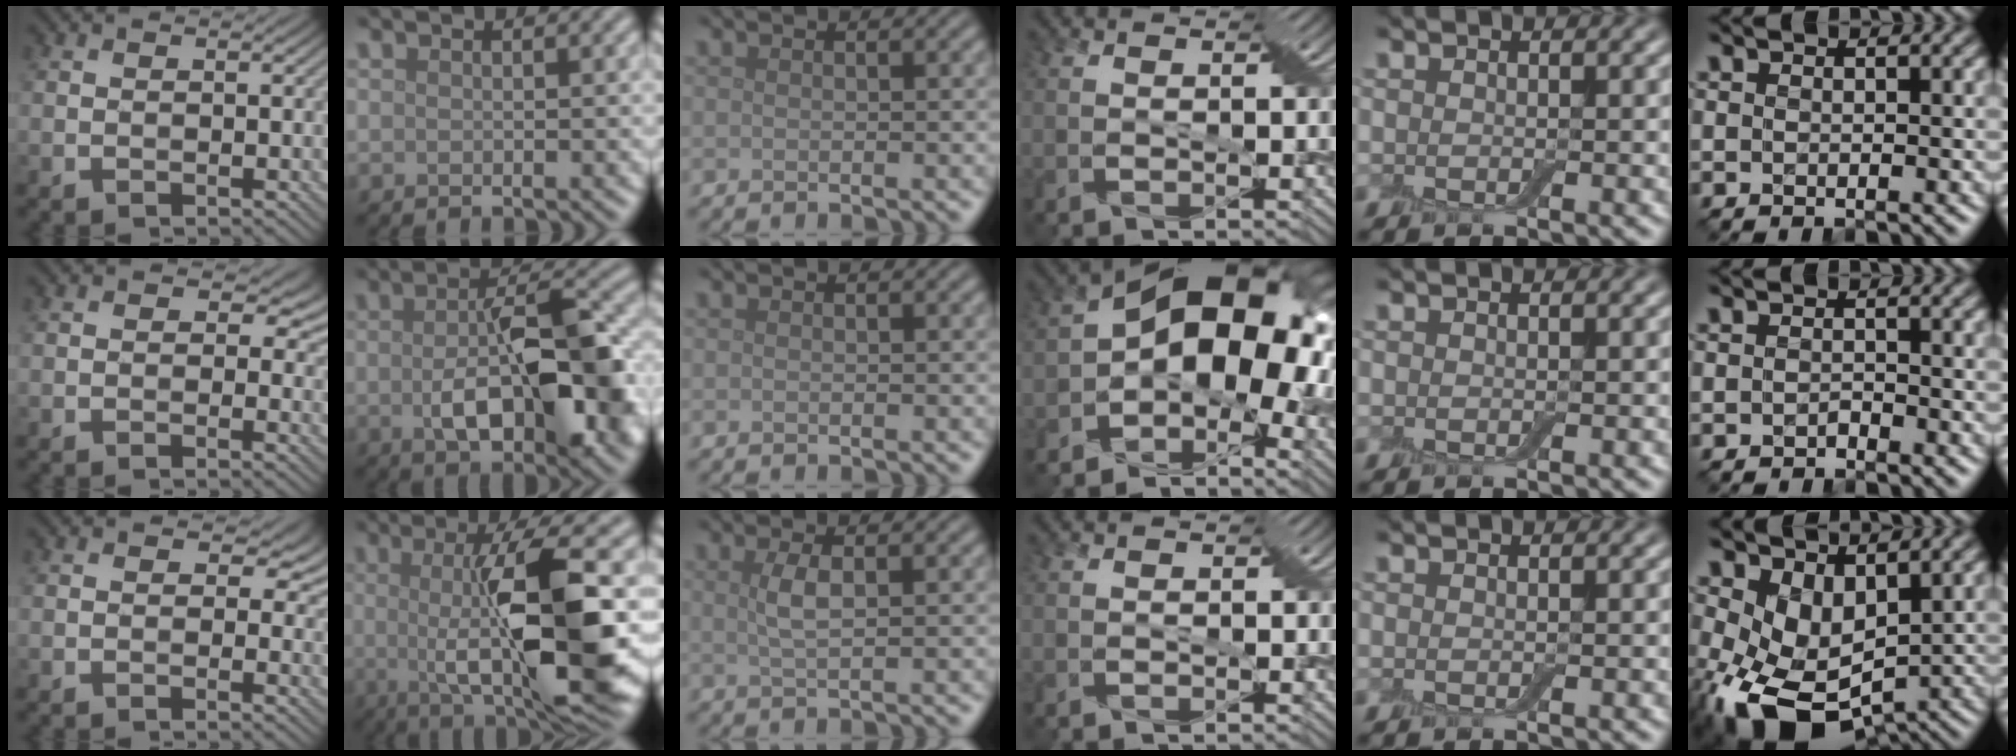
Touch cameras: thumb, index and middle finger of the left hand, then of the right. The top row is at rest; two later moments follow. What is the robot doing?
{"motion": "wrap", "object": "cling film"}